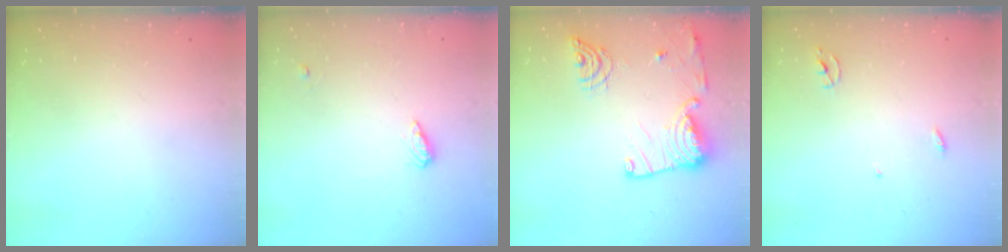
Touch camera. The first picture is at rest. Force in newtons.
{"total": 5.2, "press": 5.1, "slide": 1.0}
{"total": 15.8, "press": 15.7, "slide": 0.9}
{"total": 2.3, "press": 2.3, "slide": 0.2}